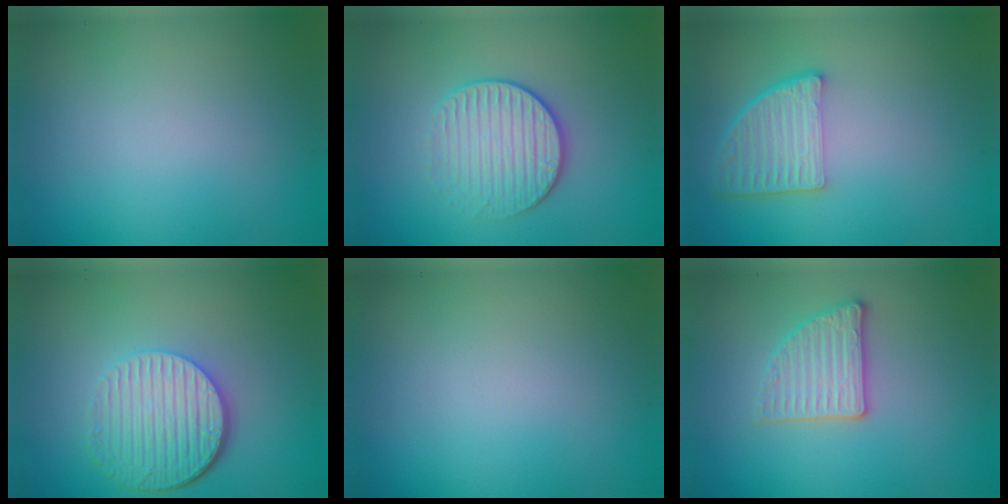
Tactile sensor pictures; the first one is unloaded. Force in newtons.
{"total": 3.2, "press": 2.9, "slide": 1.4}
{"total": 4.5, "press": 3.4, "slide": 3.0}
{"total": 5.4, "press": 4.0, "slide": 3.6}
{"total": 0.0}
{"total": 2.8, "press": 2.7, "slide": 0.9}